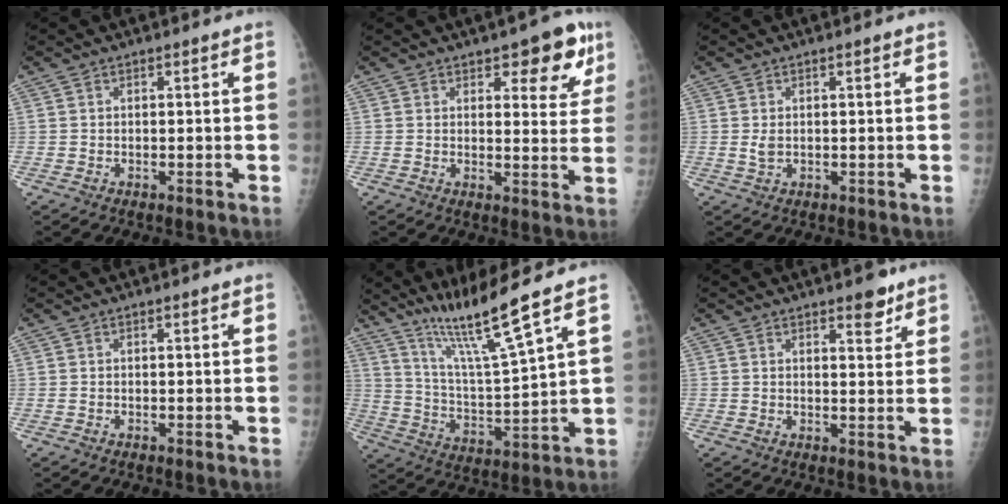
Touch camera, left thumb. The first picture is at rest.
{"total": 8.4, "force": [5.0, 3.7, 5.7], "torque": [-0.029, -0.021, 0.060]}
{"total": 1.6, "force": [0.2, 1.0, 1.2], "torque": [-0.023, -0.003, 0.005]}
{"total": 0.0}
{"total": 13.2, "force": [9.7, -1.0, 8.9], "torque": [-0.154, -0.064, 0.184]}
{"total": 3.8, "force": [2.7, 1.5, 2.2], "torque": [-0.013, -0.016, 0.036]}